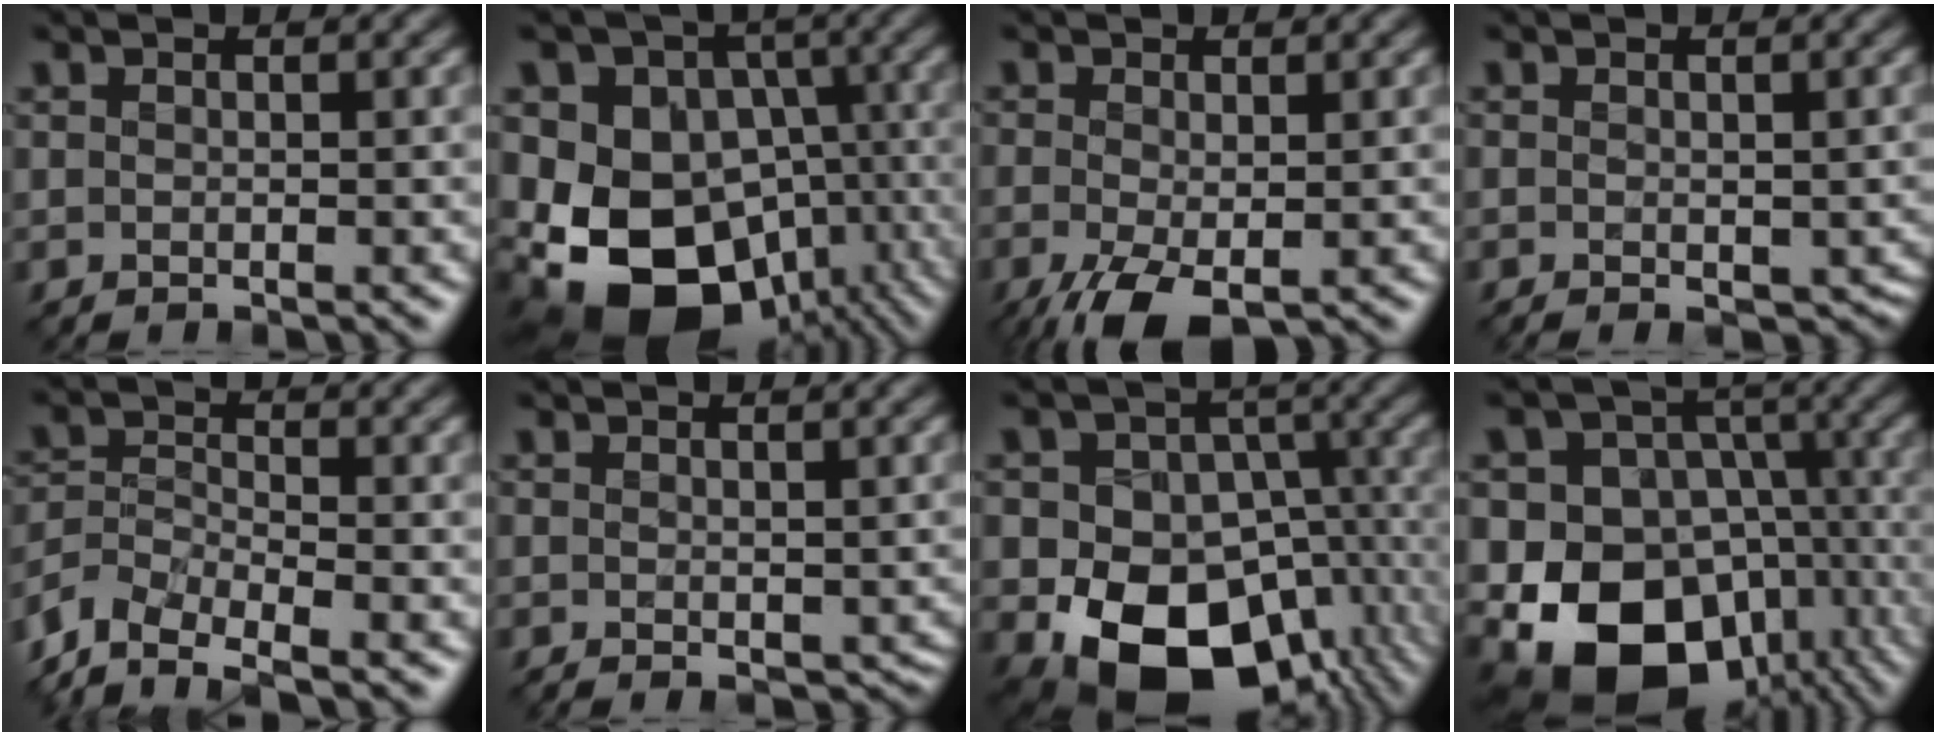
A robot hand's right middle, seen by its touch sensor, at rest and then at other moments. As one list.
[{"total": 15.6, "force": [-4.3, 12.0, 9.1], "torque": [-0.155, -0.021, -0.060]}, {"total": 5.4, "force": [-2.3, 2.4, 4.3], "torque": [-0.104, -0.017, -0.037]}, {"total": 3.5, "force": [-0.8, 2.1, 2.7], "torque": [-0.037, -0.018, -0.007]}, {"total": 5.3, "force": [-4.2, 1.8, 2.6], "torque": [-0.053, -0.007, -0.089]}, {"total": 2.7, "force": [-0.6, 1.6, 2.1], "torque": [-0.029, -0.013, -0.002]}, {"total": 16.4, "force": [-5.8, 12.0, 9.6], "torque": [-0.138, -0.021, -0.086]}, {"total": 14.5, "force": [-5.1, 11.3, 7.6], "torque": [-0.129, -0.018, -0.078]}]